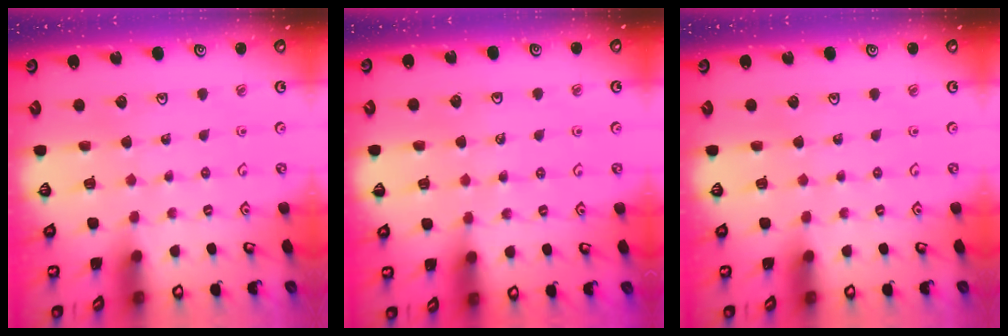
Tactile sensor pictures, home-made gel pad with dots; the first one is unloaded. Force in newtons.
{"total": 4.1, "press": 4.1, "slide": 0.6}
{"total": 0.0}